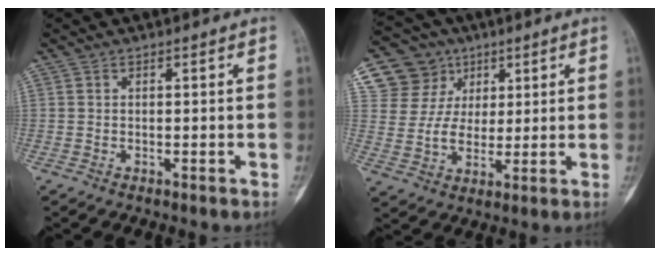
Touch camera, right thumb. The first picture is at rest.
{"total": 13.2, "force": [6.1, 11.3, 3.1], "torque": [-0.024, -0.007, 0.117]}